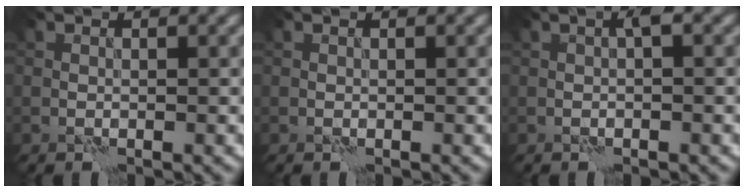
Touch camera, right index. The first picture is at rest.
{"total": 0.0}
{"total": 1.0, "force": [0.1, 0.2, 1.0], "torque": [-0.018, 0.005, 0.000]}